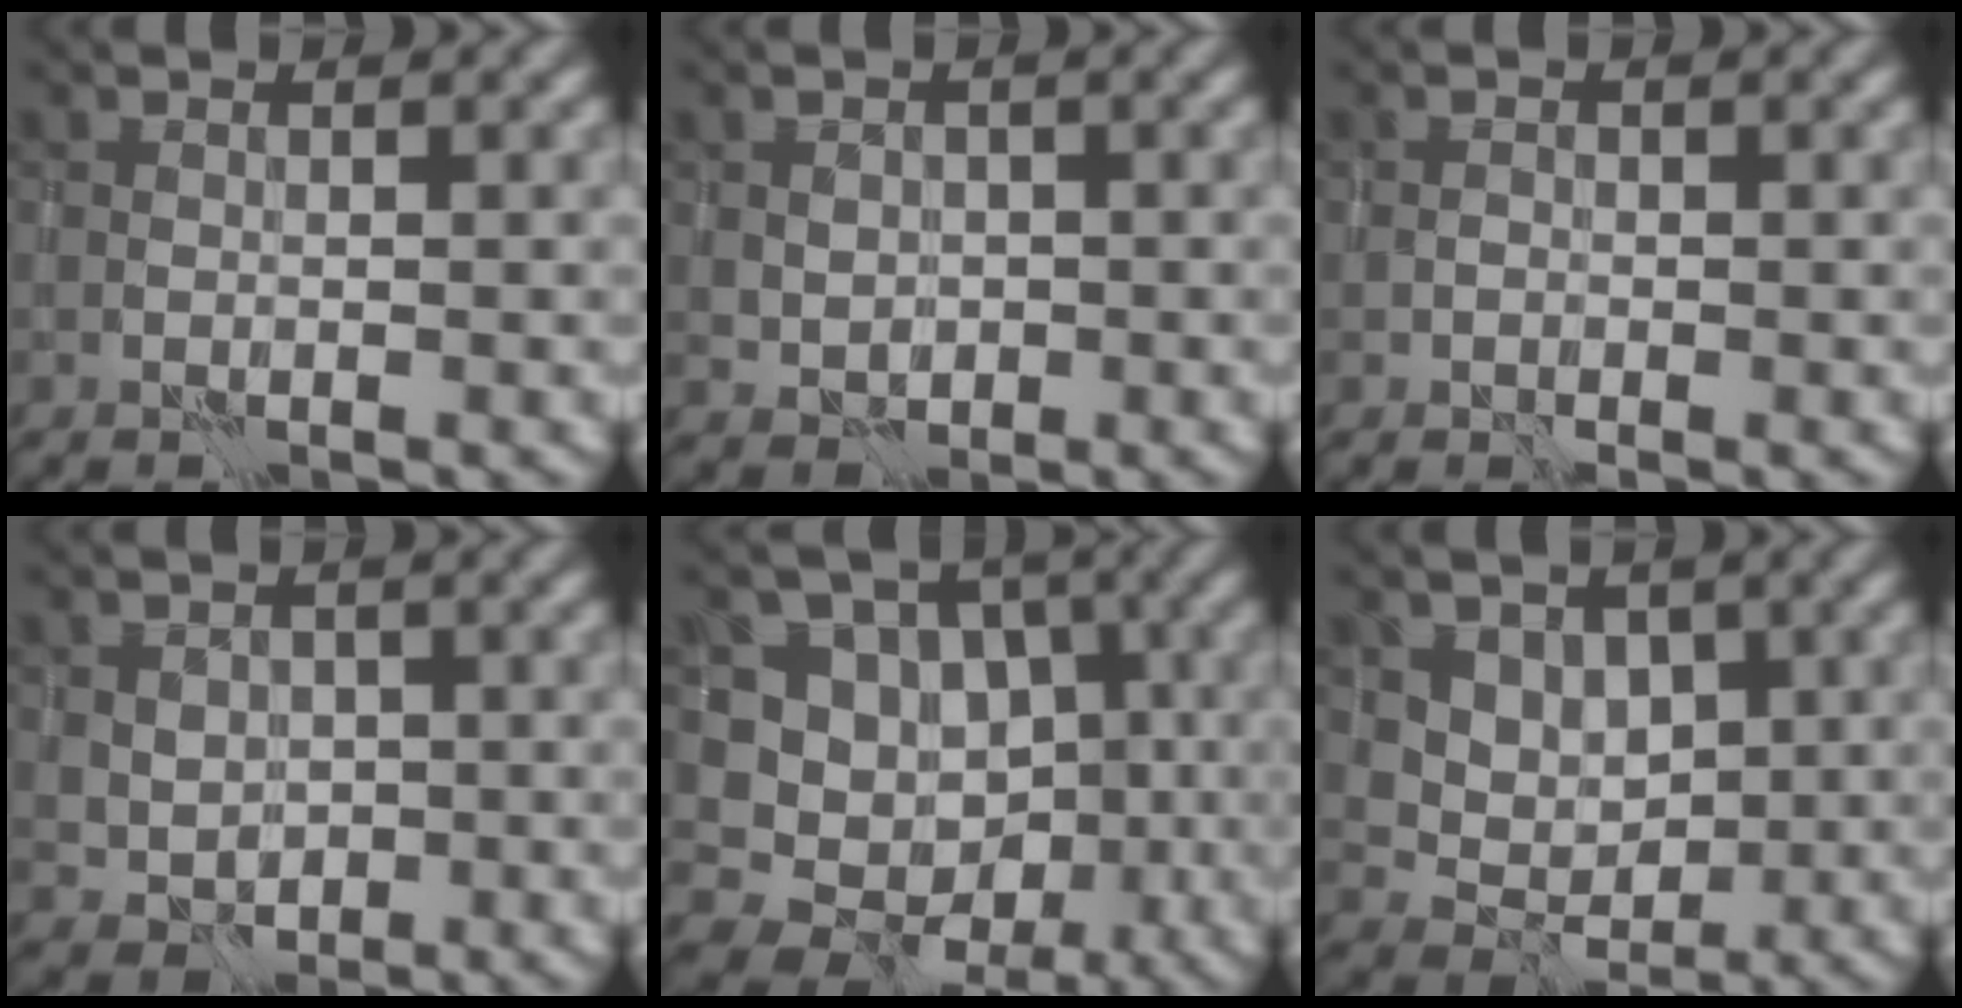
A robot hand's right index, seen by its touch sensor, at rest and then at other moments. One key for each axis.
{"total": 1.8, "fx": 0.0, "fy": 1.6, "fz": 0.7, "tx": -0.010, "ty": -0.003, "tz": 0.000}
{"total": 0.6, "fx": -0.2, "fy": 0.5, "fz": 0.0, "tx": 0.006, "ty": -0.001, "tz": -0.003}
{"total": 2.5, "fx": 0.1, "fy": 2.3, "fz": 1.1, "tx": -0.015, "ty": -0.005, "tz": 0.005}
{"total": 11.3, "fx": -2.0, "fy": 10.4, "fz": 4.0, "tx": -0.040, "ty": 0.003, "tz": -0.047}
{"total": 4.4, "fx": 1.9, "fy": 3.7, "fz": 1.6, "tx": -0.037, "ty": -0.024, "tz": 0.048}